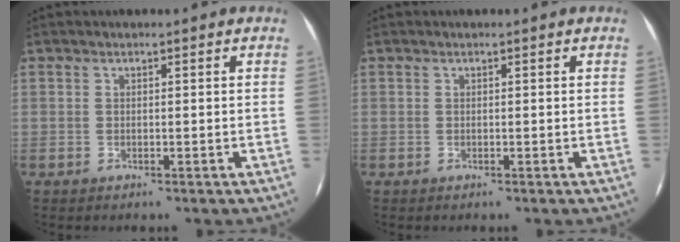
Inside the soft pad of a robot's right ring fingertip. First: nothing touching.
{"total": 0.0}